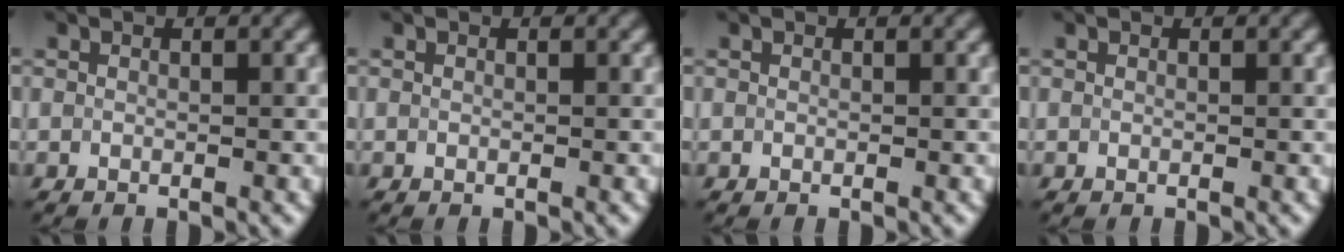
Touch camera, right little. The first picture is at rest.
{"total": 0.0}
{"total": 0.0}
{"total": 0.0}